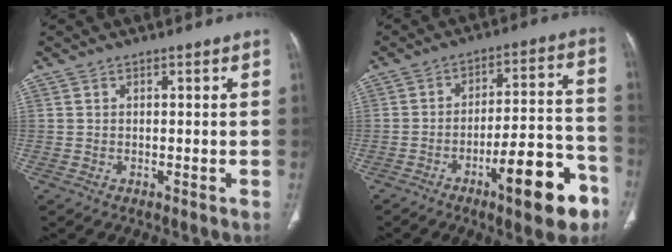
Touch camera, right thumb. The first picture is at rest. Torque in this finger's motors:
{"motor_torque": [2.67, 2.34, 1.21, -1.24, 0.15]}